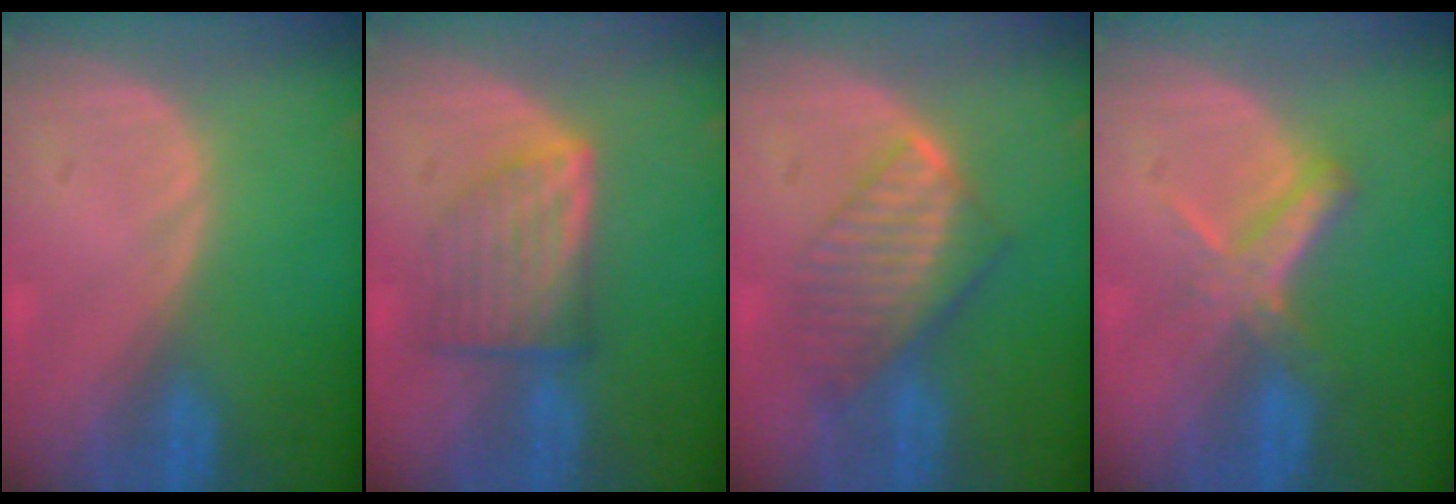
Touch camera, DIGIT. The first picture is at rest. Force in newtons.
{"total": 7.1, "press": 6.4, "slide": 2.9}
{"total": 7.6, "press": 6.9, "slide": 3.2}
{"total": 5.5, "press": 5.1, "slide": 2.2}